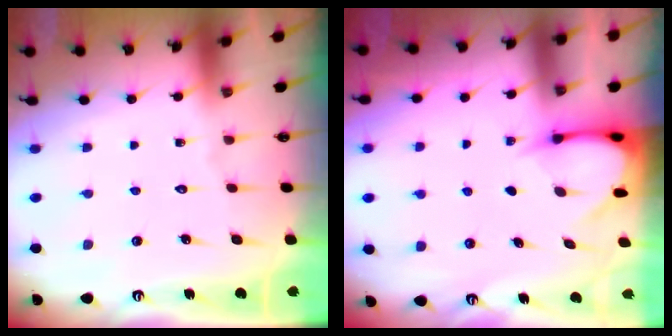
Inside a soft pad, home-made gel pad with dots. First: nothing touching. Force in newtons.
{"total": 3.4, "press": 3.4, "slide": 0.3}